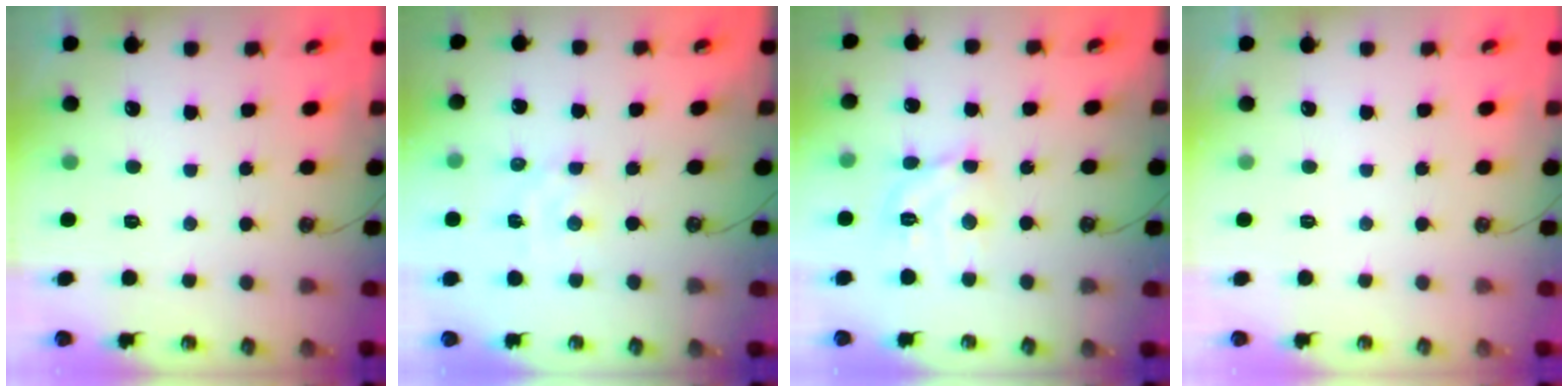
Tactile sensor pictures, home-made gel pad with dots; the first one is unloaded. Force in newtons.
{"total": 2.9, "press": 2.9, "slide": 0.6}
{"total": 10.9, "press": 10.8, "slide": 1.4}
{"total": 0.0}